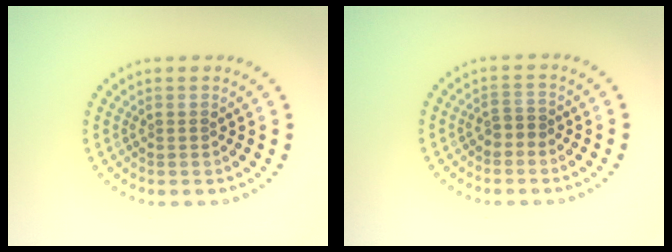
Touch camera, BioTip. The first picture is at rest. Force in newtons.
{"total": 1.2, "press": 1.0, "slide": 0.6}